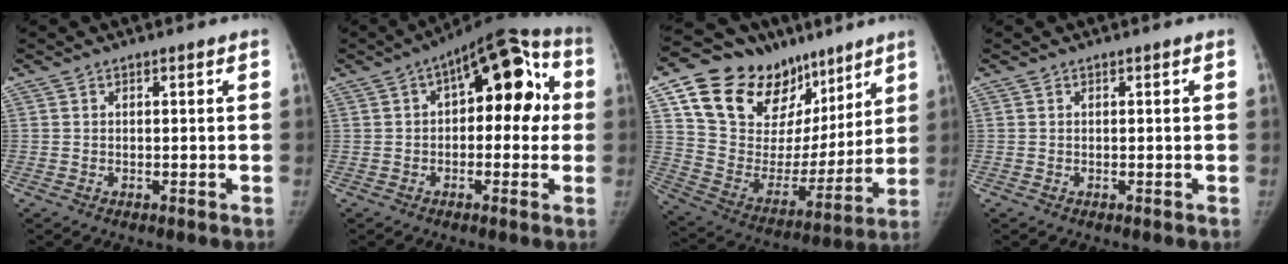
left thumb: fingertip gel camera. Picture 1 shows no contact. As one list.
[{"total": 16.3, "force": [2.7, 8.5, 13.6], "torque": [-0.133, 0.042, 0.027]}, {"total": 28.6, "force": [16.8, 16.8, 15.9], "torque": [-0.217, -0.018, 0.288]}, {"total": 0.0}]